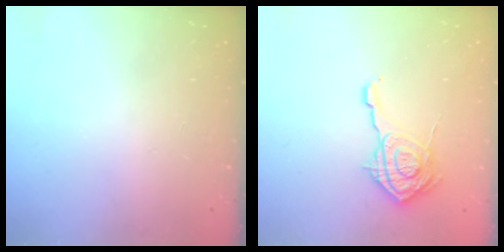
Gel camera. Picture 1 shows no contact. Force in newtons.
{"total": 15.4, "press": 15.4, "slide": 0.7}